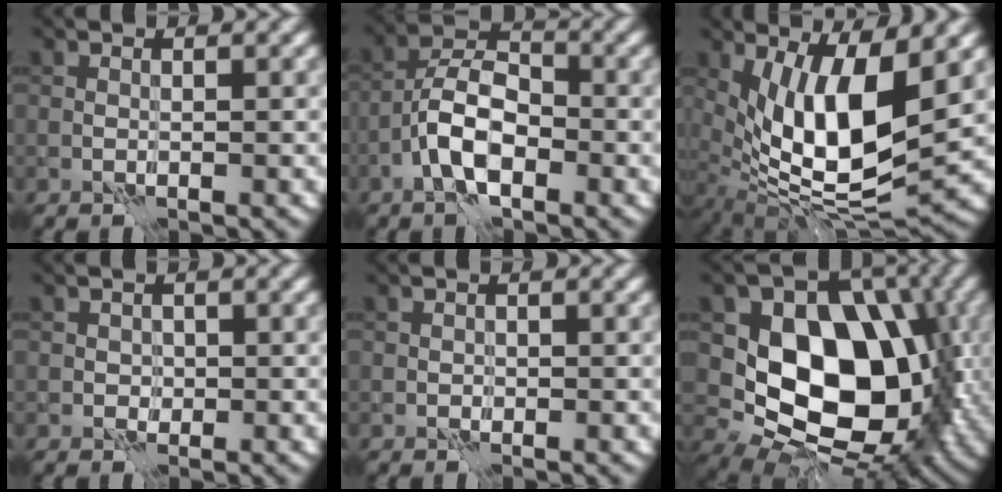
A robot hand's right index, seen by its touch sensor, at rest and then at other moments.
{"total": 5.4, "force": [-2.7, 2.5, 4.0], "torque": [-0.066, 0.009, -0.056]}
{"total": 10.9, "force": [1.5, 3.6, 10.2], "torque": [-0.172, -0.013, 0.028]}
{"total": 1.3, "force": [-0.1, 1.3, 0.3], "torque": [-0.005, -0.004, -0.001]}
{"total": 0.8, "force": [-0.2, 0.7, 0.2], "torque": [-0.002, -0.002, -0.003]}
{"total": 12.9, "force": [-0.1, 9.1, 9.1], "torque": [-0.119, -0.015, -0.005]}